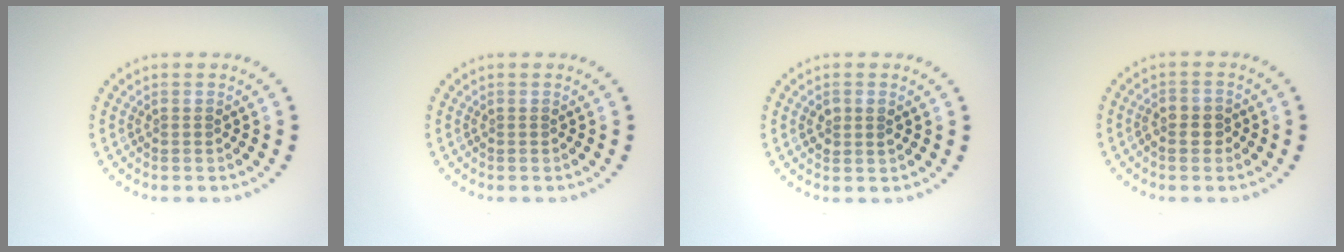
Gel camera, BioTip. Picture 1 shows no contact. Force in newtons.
{"total": 0.0}
{"total": 1.4, "press": 1.4, "slide": 0.2}
{"total": 1.6, "press": 1.6, "slide": 0.5}